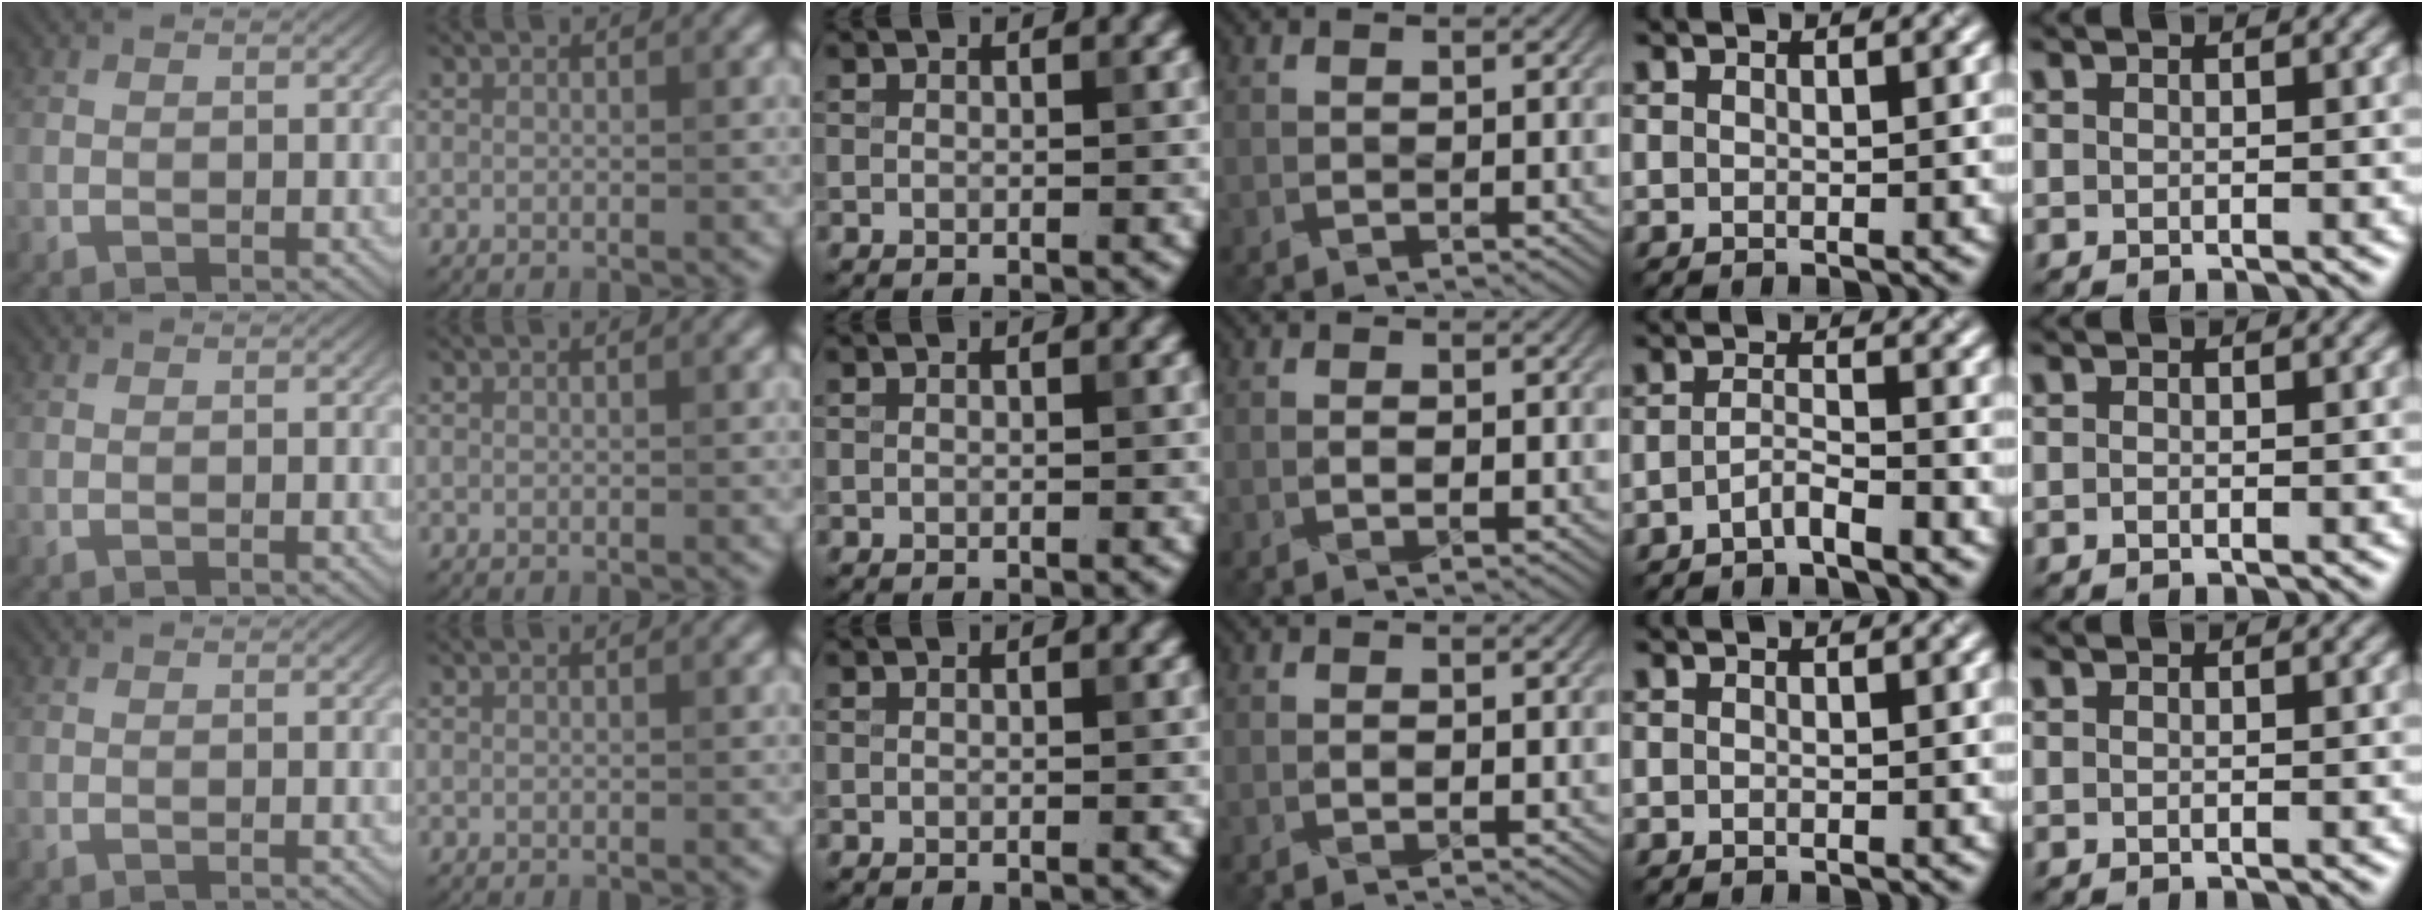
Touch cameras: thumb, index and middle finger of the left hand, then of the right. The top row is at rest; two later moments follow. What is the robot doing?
{"motion": "wrap", "object": "aluminum foil"}